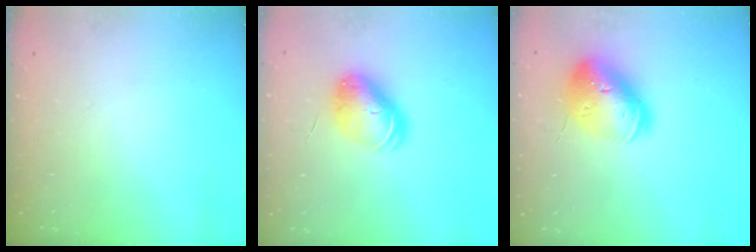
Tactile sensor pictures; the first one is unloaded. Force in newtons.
{"total": 9.1, "press": 8.9, "slide": 1.9}
{"total": 18.2, "press": 18.0, "slide": 2.6}